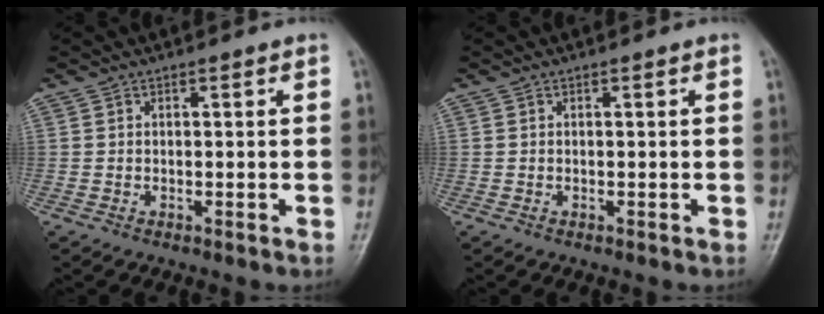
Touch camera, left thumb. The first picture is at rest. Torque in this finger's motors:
{"motor_torque": [0.00, 0.00, 0.12, -0.13, 0.00]}